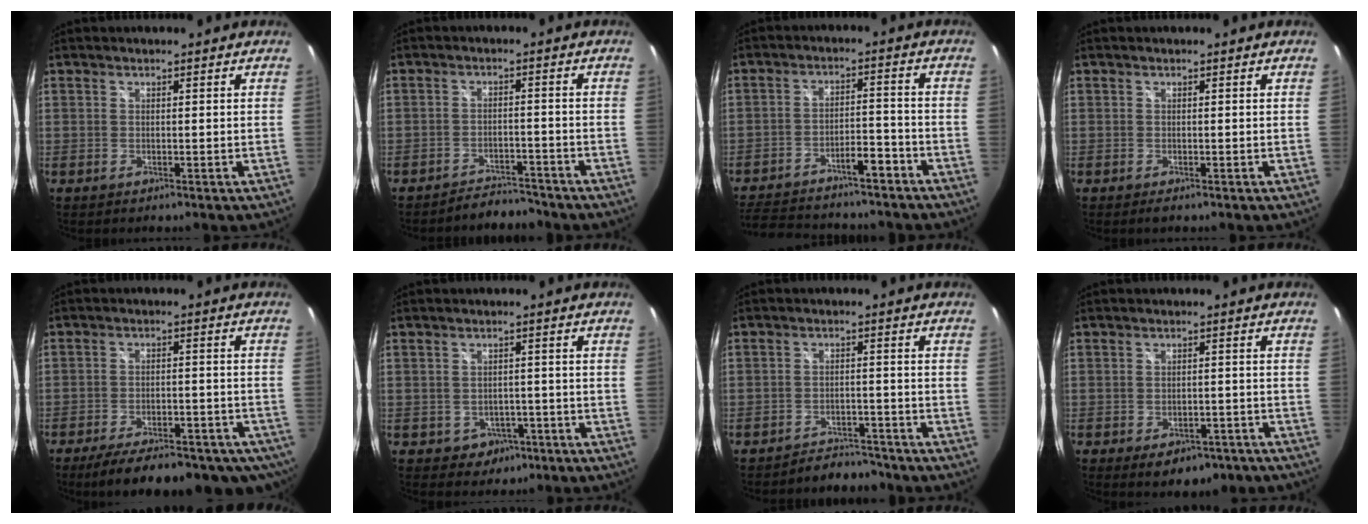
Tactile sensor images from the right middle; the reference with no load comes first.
{"total": 5.1, "force": [-5.0, 1.3, 0.2], "torque": [-0.013, 0.009, -0.070]}
{"total": 17.1, "force": [-14.1, 5.7, 7.7], "torque": [-0.151, 0.021, -0.195]}
{"total": 0.6, "force": [-0.5, 0.1, 0.4], "torque": [-0.008, -0.003, -0.008]}
{"total": 18.7, "force": [-13.8, 6.7, 10.7], "torque": [-0.185, -0.031, -0.180]}
{"total": 4.4, "force": [-2.1, 3.7, 1.1], "torque": [-0.033, 0.009, -0.017]}
{"total": 5.5, "force": [-5.2, 1.9, 0.2], "torque": [-0.011, 0.011, -0.070]}
{"total": 8.2, "force": [-5.7, 4.1, 4.3], "torque": [-0.074, -0.006, -0.062]}